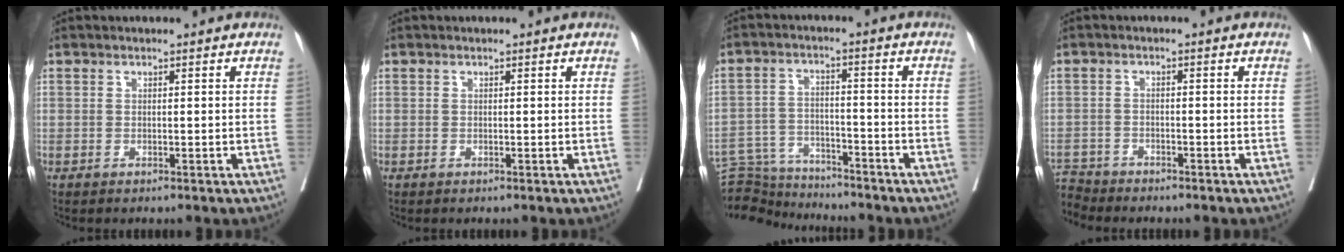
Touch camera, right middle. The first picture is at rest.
{"total": 0.0}
{"total": 10.0, "force": [-9.8, 1.6, 0.8], "torque": [-0.016, 0.021, -0.163]}
{"total": 4.3, "force": [-4.2, 0.6, -0.5], "torque": [0.009, -0.005, -0.078]}